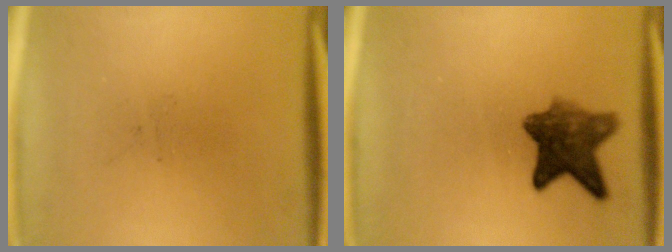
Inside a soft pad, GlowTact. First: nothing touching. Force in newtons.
{"total": 7.6}